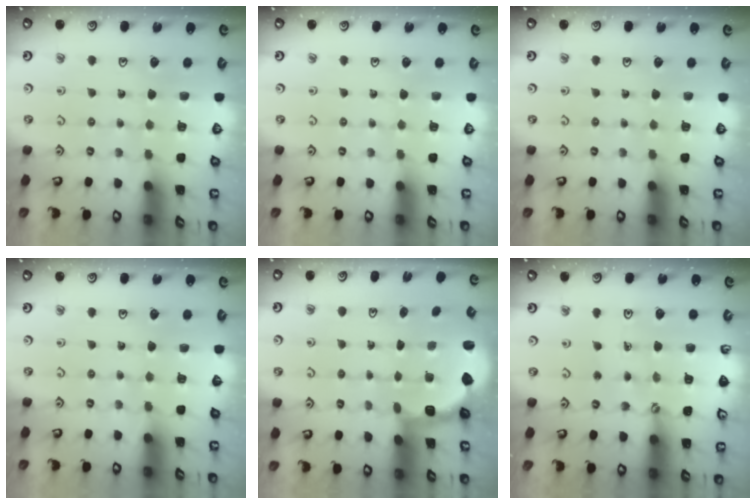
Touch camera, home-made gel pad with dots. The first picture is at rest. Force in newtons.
{"total": 0.0}
{"total": 0.0}
{"total": 0.0}
{"total": 3.0, "press": 2.2, "slide": 2.0}
{"total": 2.8, "press": 2.5, "slide": 1.3}